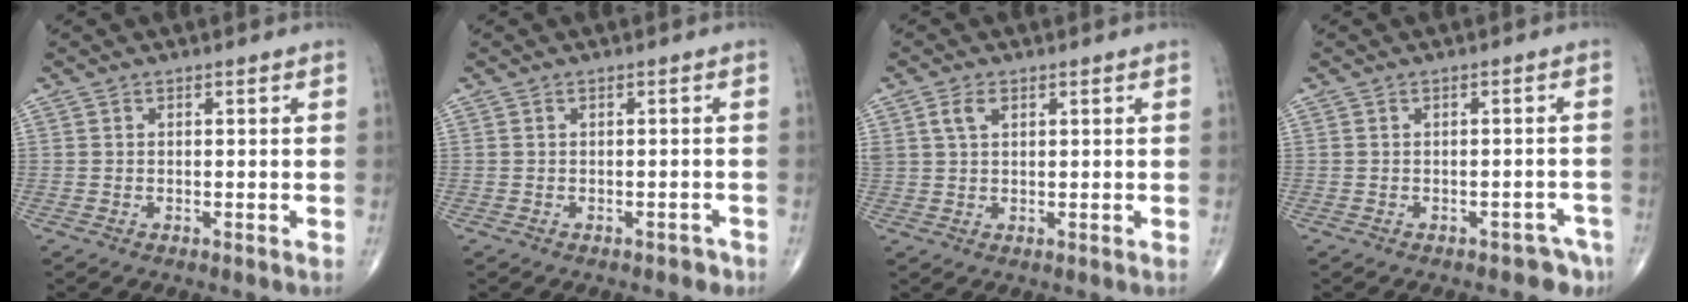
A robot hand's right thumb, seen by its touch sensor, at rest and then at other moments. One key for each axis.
{"total": 1.4, "fx": -1.0, "fy": 0.9, "fz": 0.5, "tx": 0.000, "ty": 0.007, "tz": -0.013}
{"total": 3.1, "fx": 1.4, "fy": 1.8, "fz": 2.1, "tx": -0.043, "ty": 0.003, "tz": 0.031}
{"total": 3.8, "fx": -2.8, "fy": 2.3, "fz": 1.3, "tx": -0.002, "ty": 0.023, "tz": -0.033}